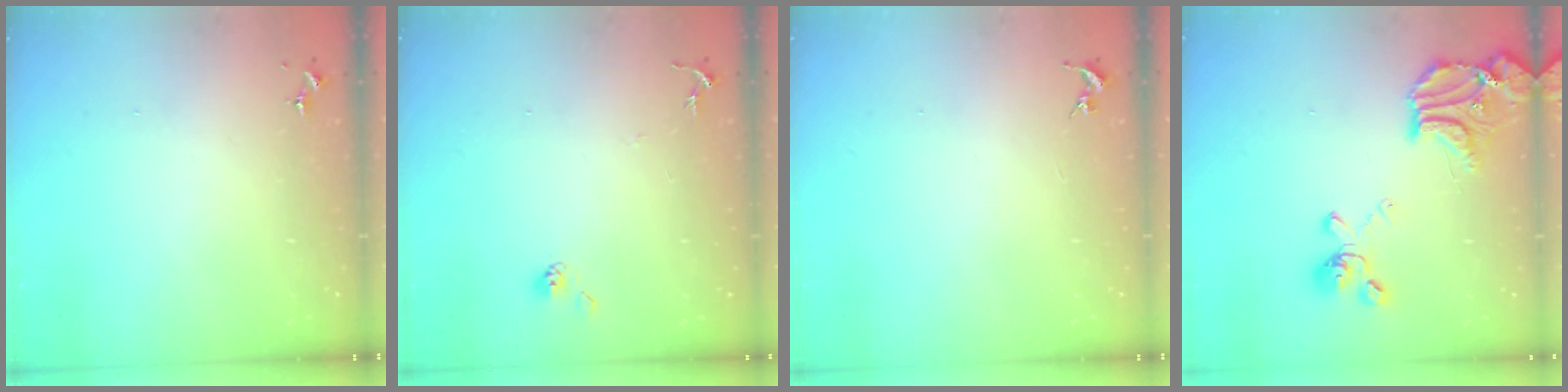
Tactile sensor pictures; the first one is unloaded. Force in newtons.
{"total": 5.9, "press": 5.9, "slide": 0.5}
{"total": 0.0}
{"total": 19.3, "press": 19.2, "slide": 2.2}